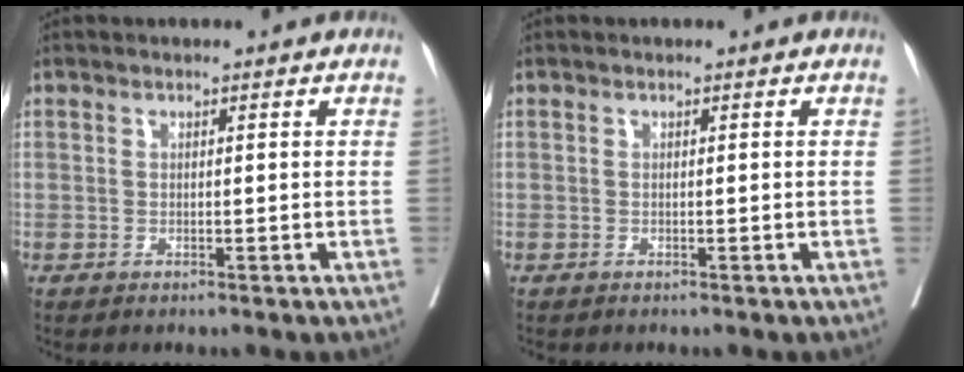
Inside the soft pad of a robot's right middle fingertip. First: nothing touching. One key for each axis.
{"total": 0.0}